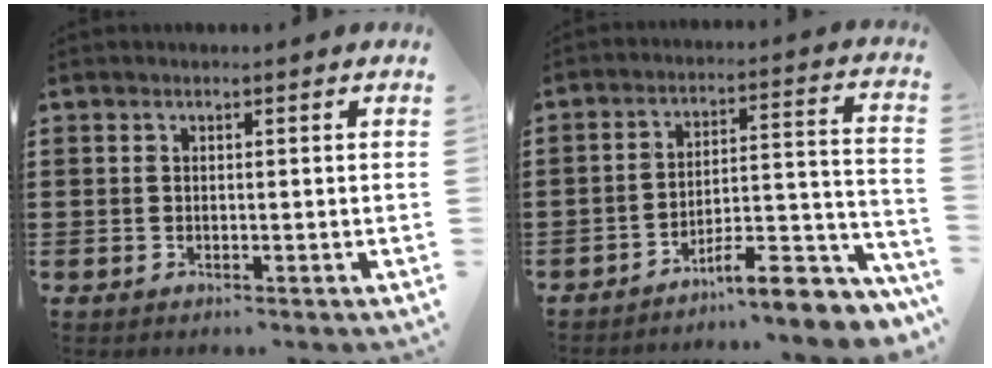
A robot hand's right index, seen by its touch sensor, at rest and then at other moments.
{"total": 8.1, "force": [-6.6, 1.6, 4.3], "torque": [-0.060, 0.006, -0.123]}